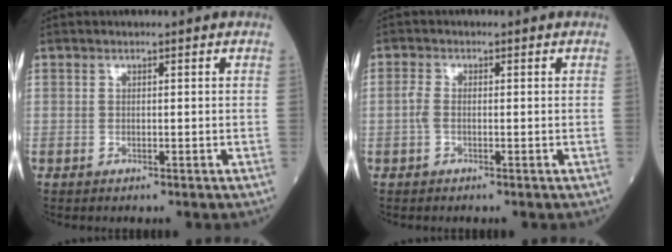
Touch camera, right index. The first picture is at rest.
{"total": 1.7, "force": [-0.4, 0.8, 1.4], "torque": [-0.035, 0.002, -0.010]}